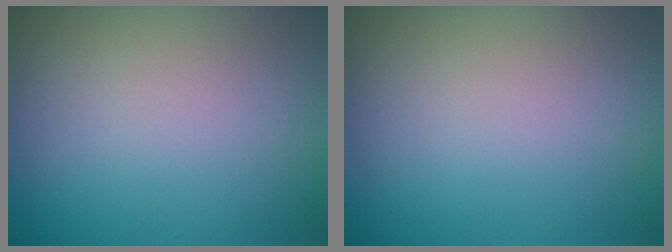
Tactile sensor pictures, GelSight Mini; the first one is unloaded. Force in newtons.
{"total": 0.0}